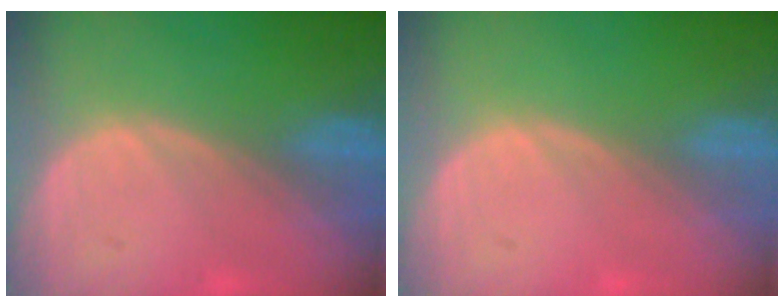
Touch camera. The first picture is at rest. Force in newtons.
{"total": 0.0}